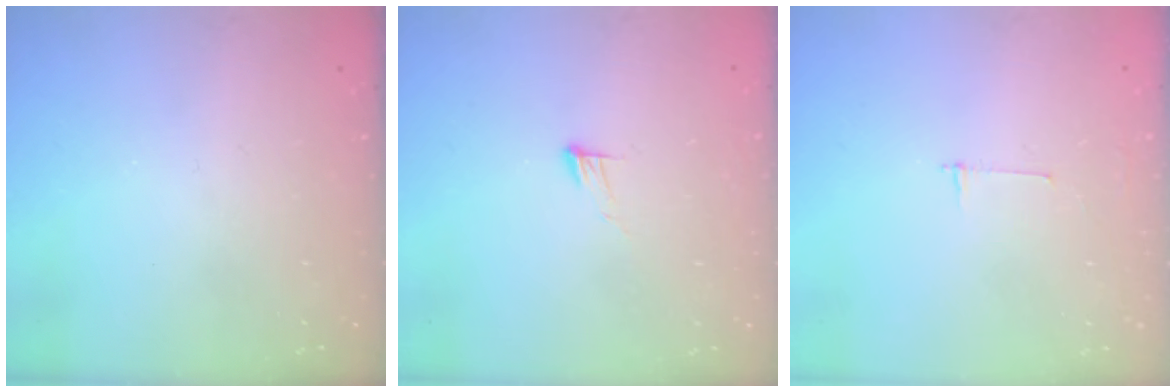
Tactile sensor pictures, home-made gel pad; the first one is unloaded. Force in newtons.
{"total": 4.2, "press": 4.2, "slide": 0.4}
{"total": 2.7, "press": 2.7, "slide": 0.3}